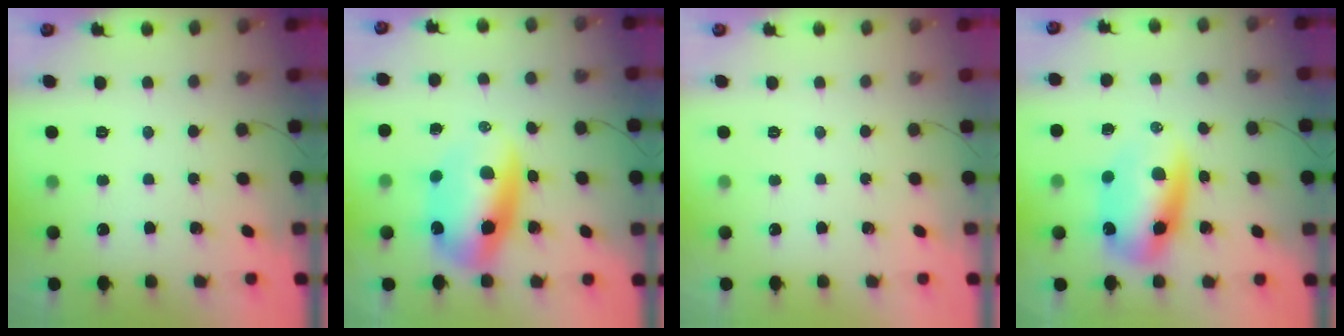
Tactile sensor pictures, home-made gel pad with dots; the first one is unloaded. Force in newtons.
{"total": 11.9, "press": 11.5, "slide": 3.3}
{"total": 0.0}
{"total": 10.6, "press": 10.3, "slide": 2.6}